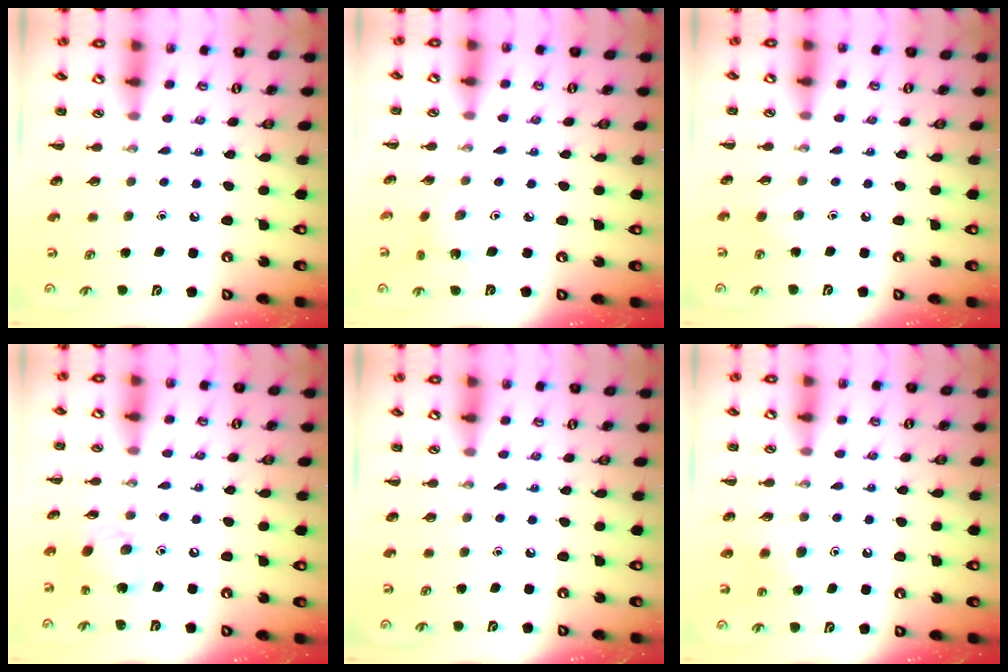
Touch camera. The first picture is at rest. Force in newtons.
{"total": 2.3, "press": 2.2, "slide": 0.7}
{"total": 1.7, "press": 1.6, "slide": 0.6}
{"total": 9.8, "press": 9.7, "slide": 1.1}
{"total": 0.0}
{"total": 4.1, "press": 3.8, "slide": 1.5}